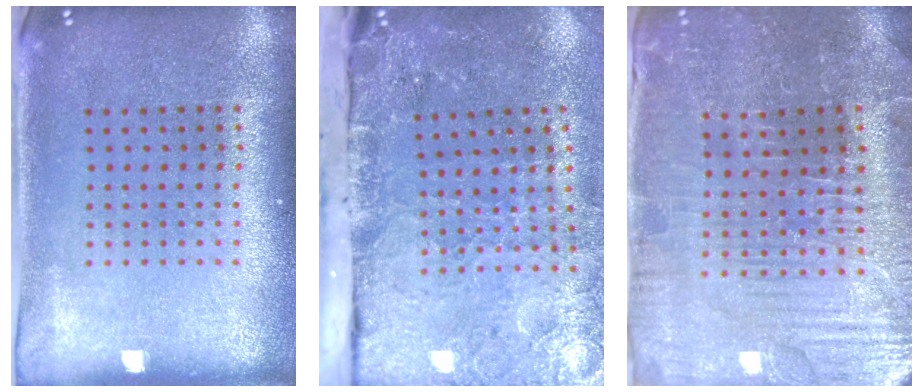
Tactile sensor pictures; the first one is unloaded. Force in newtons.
{"total": 4.3, "press": 3.6, "slide": 2.3}
{"total": 3.7, "press": 3.7, "slide": 0.5}